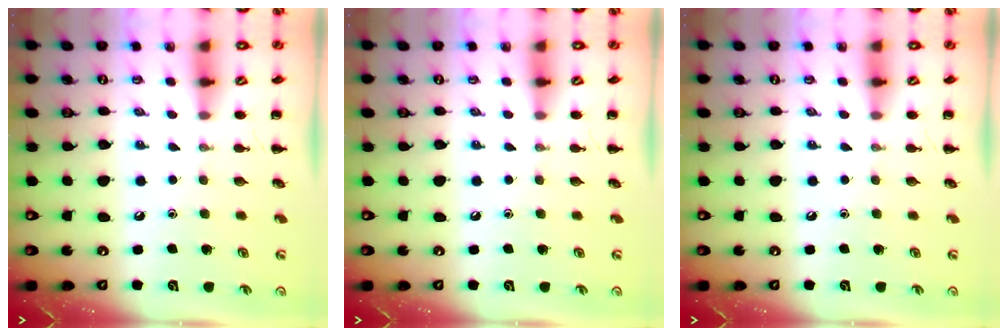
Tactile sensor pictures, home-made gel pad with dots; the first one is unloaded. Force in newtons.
{"total": 0.0}
{"total": 0.0}